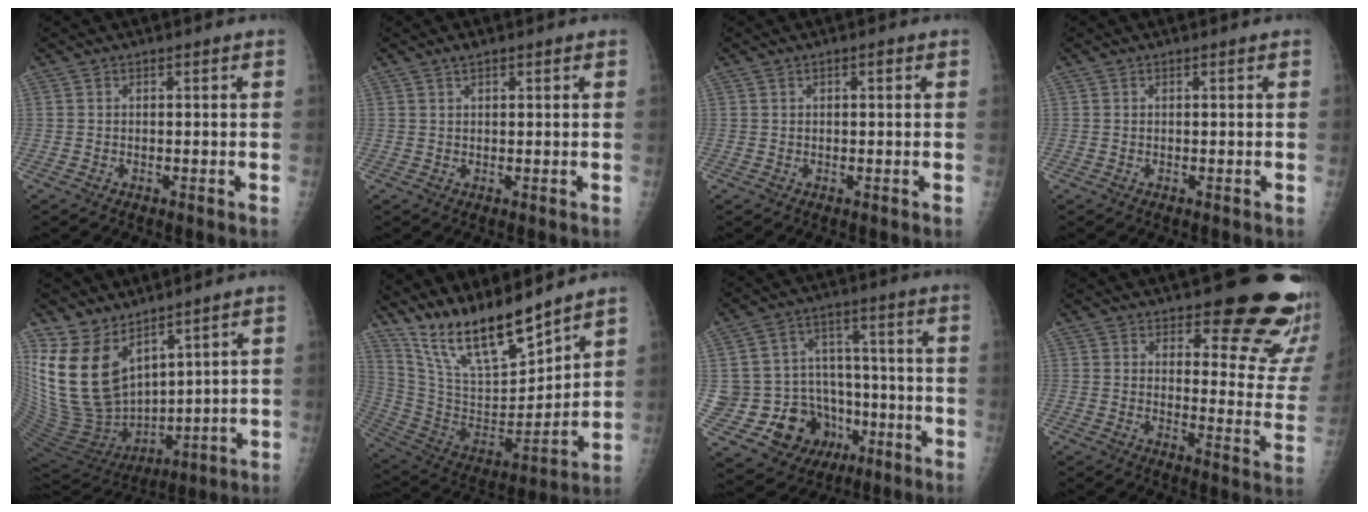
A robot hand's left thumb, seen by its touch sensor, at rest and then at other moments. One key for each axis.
{"total": 1.3, "fx": 0.9, "fy": 0.6, "fz": 0.7, "tx": -0.007, "ty": -0.001, "tz": 0.015}
{"total": 0.6, "fx": 0.2, "fy": 0.3, "fz": 0.5, "tx": -0.002, "ty": 0.003, "tz": 0.002}
{"total": 0.0}
{"total": 17.7, "fx": 10.0, "fy": 9.9, "fz": 10.7, "tx": -0.189, "ty": -0.068, "tz": 0.221}
{"total": 18.6, "fx": 15.5, "fy": 4.2, "fz": 9.4, "tx": -0.136, "ty": -0.093, "tz": 0.300}
{"total": 17.5, "fx": -5.0, "fy": 15.1, "fz": 7.3, "tx": -0.104, "ty": 0.069, "tz": -0.057}
{"total": 18.6, "fx": 14.5, "fy": 5.9, "fz": 10.2, "tx": -0.080, "ty": -0.112, "tz": 0.166}